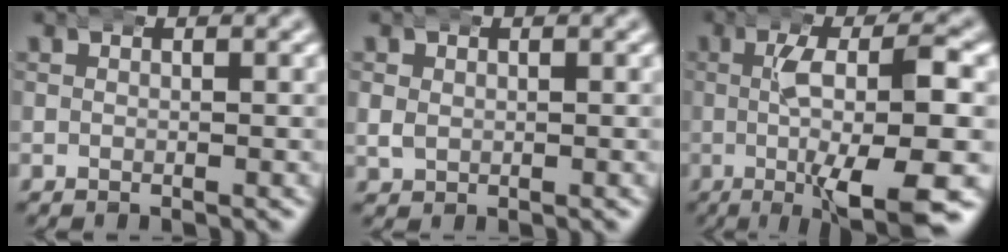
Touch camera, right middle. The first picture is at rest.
{"total": 1.9, "force": [0.6, 1.7, 0.7], "torque": [-0.015, -0.001, 0.009]}
{"total": 8.6, "force": [-2.3, 1.5, 8.1], "torque": [-0.123, -0.012, -0.035]}